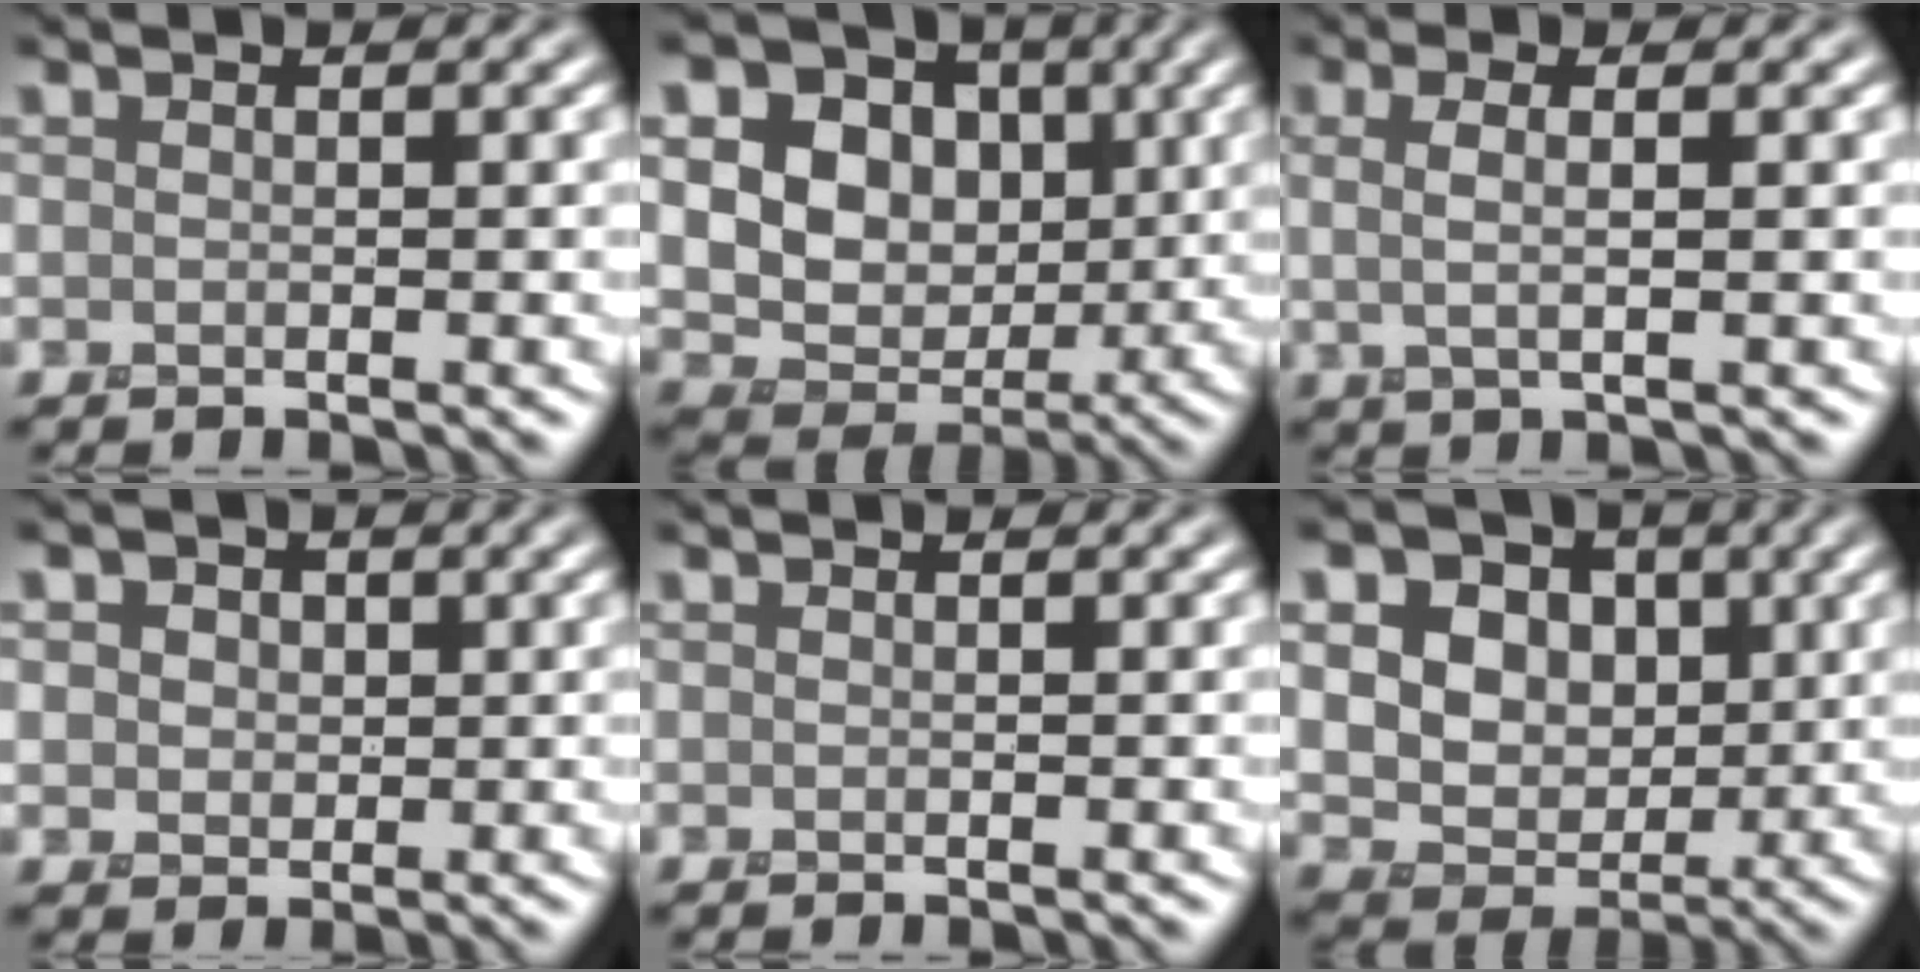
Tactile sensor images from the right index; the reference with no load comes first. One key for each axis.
{"total": 14.8, "fx": 3.2, "fy": 12.4, "fz": 7.4, "tx": -0.171, "ty": 0.038, "tz": 0.047}
{"total": 2.6, "fx": 0.7, "fy": 0.8, "fz": 2.4, "tx": -0.036, "ty": -0.004, "tz": -0.002}
{"total": 3.8, "fx": 1.2, "fy": 3.2, "fz": 1.8, "tx": -0.039, "ty": 0.013, "tz": 0.008}
{"total": 0.0}
{"total": 13.4, "fx": 3.8, "fy": 11.1, "fz": 6.4, "tx": -0.140, "ty": 0.028, "tz": 0.062}